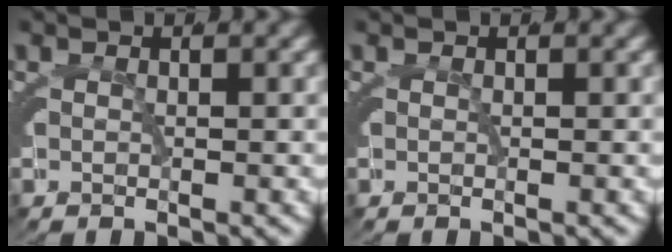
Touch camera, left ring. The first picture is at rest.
{"total": 0.0}